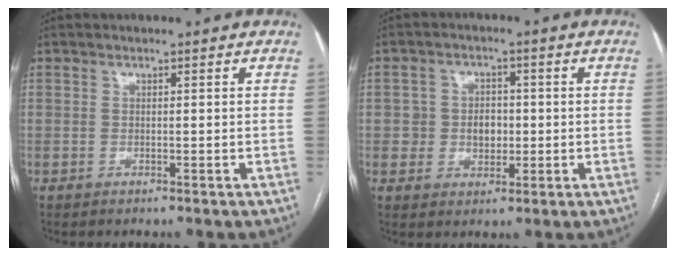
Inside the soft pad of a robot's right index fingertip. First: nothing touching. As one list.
[{"total": 4.6, "force": [0.0, 3.9, 2.5], "torque": [-0.036, 0.014, 0.009]}]